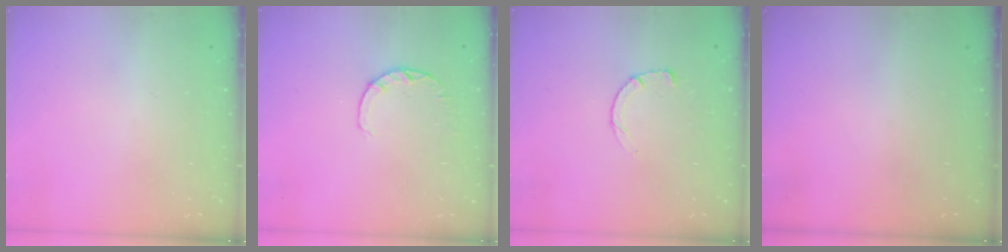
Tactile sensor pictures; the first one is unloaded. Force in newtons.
{"total": 2.8, "press": 2.7, "slide": 0.5}
{"total": 3.0, "press": 3.0, "slide": 0.3}
{"total": 0.0}